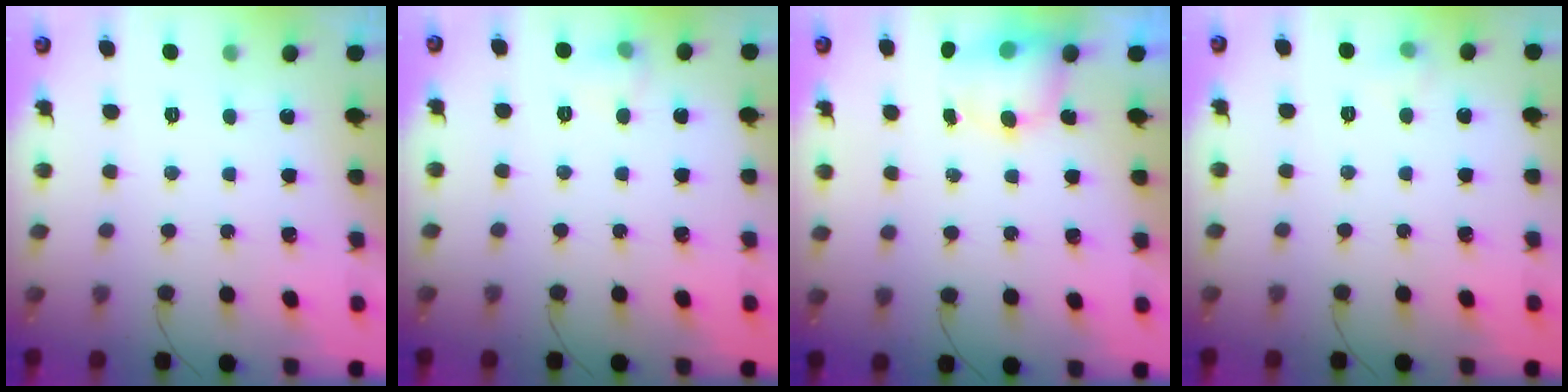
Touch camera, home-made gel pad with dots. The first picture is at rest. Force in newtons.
{"total": 5.0, "press": 4.7, "slide": 1.6}
{"total": 6.9, "press": 6.9, "slide": 0.5}
{"total": 4.3, "press": 4.2, "slide": 1.1}